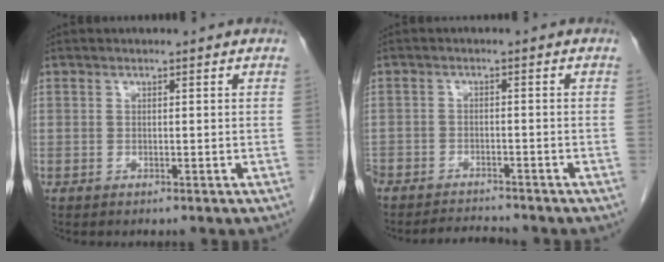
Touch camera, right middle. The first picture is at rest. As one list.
[{"total": 5.1, "force": [-5.0, 0.7, 0.6], "torque": [-0.010, -0.007, -0.084]}]